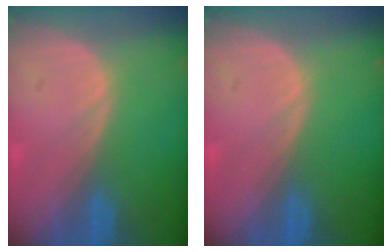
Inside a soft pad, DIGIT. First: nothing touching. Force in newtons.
{"total": 0.0}